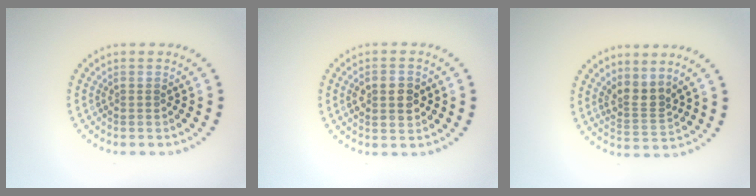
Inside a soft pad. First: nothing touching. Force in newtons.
{"total": 3.6, "press": 3.6, "slide": 0.1}
{"total": 2.6, "press": 1.9, "slide": 1.7}